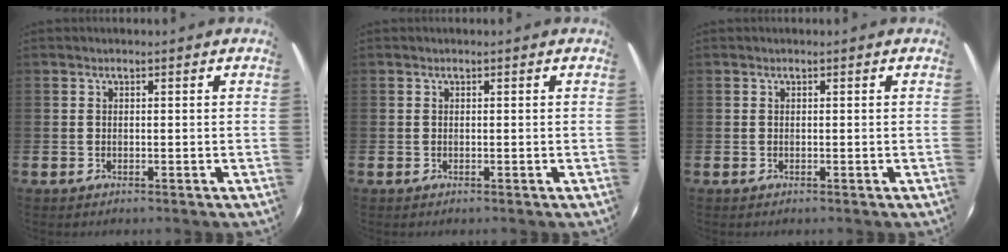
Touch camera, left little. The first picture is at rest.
{"total": 0.0}
{"total": 0.0}